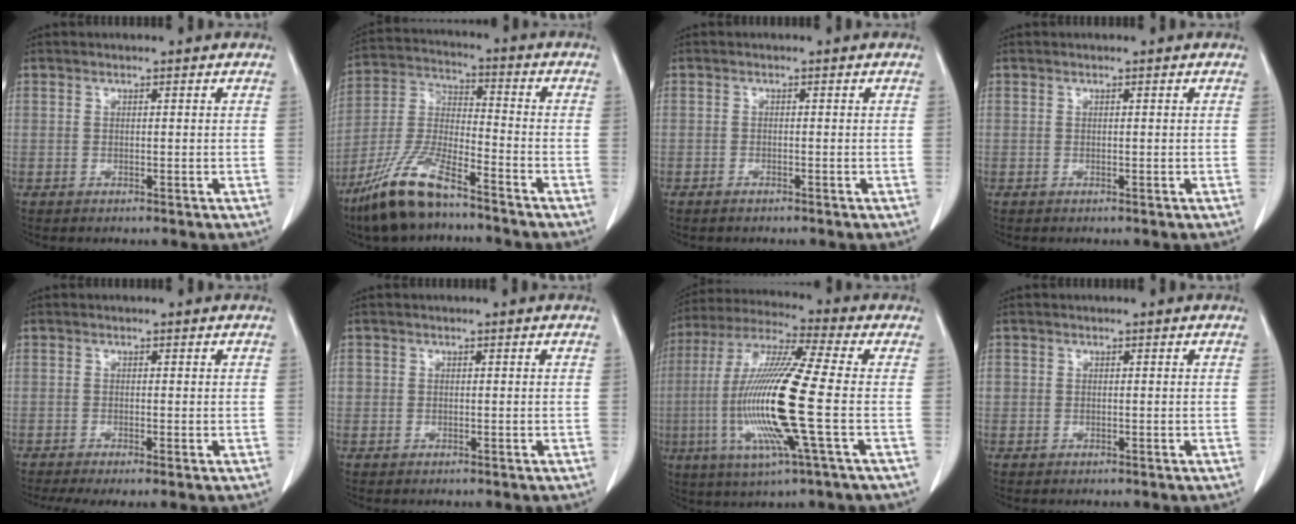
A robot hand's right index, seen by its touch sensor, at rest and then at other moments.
{"total": 12.9, "force": [-9.5, 2.6, 8.4], "torque": [-0.187, -0.018, -0.182]}
{"total": 0.8, "force": [-0.7, 0.2, 0.3], "torque": [-0.010, -0.001, -0.010]}
{"total": 0.0}
{"total": 4.0, "force": [-2.6, 0.6, 2.9], "torque": [-0.052, -0.012, -0.044]}
{"total": 1.1, "force": [0.0, 1.1, 0.2], "torque": [0.002, 0.004, -0.001]}
{"total": 17.9, "force": [-3.0, 0.2, 17.7], "torque": [-0.372, -0.012, -0.067]}
{"total": 1.0, "force": [0.0, 0.9, 0.2], "torque": [-0.001, 0.006, -0.001]}